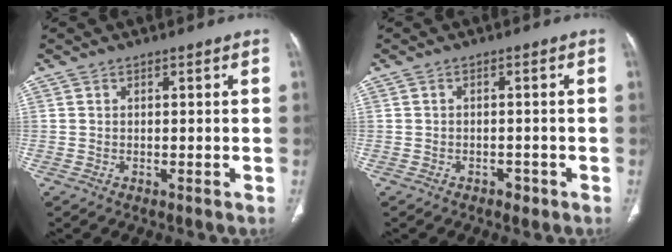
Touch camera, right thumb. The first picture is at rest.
{"total": 1.7, "force": [-1.0, 1.1, 0.7], "torque": [-0.006, 0.005, -0.013]}